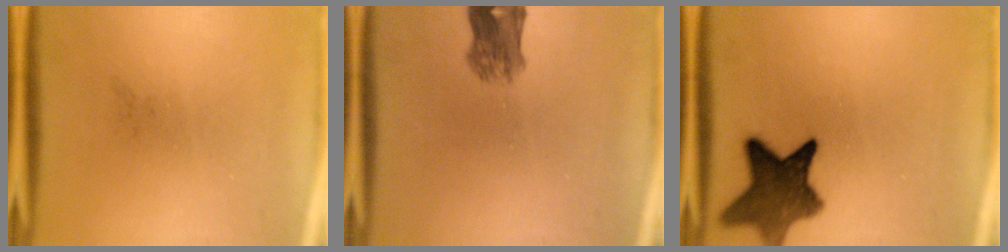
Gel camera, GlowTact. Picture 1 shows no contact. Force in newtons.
{"total": 4.1}
{"total": 9.9}